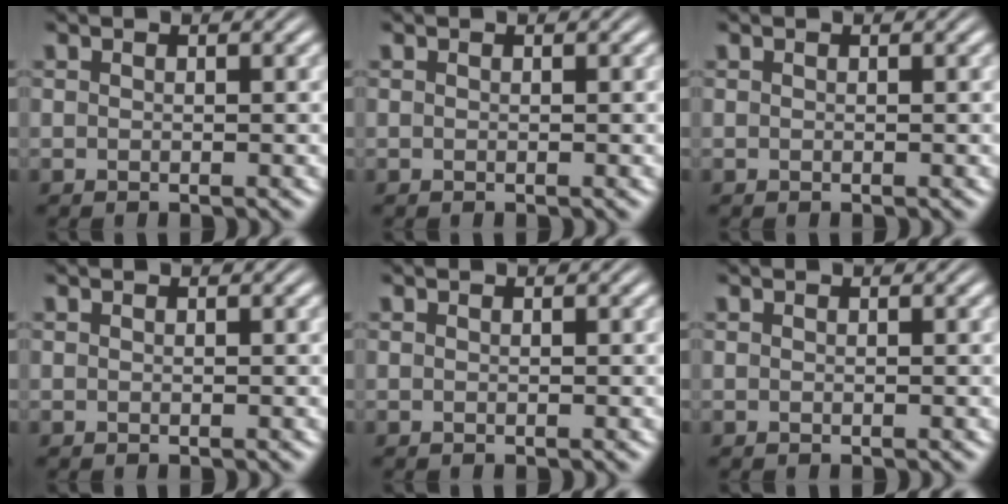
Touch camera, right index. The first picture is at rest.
{"total": 0.0}
{"total": 0.0}
{"total": 0.0}
{"total": 0.0}
{"total": 0.0}